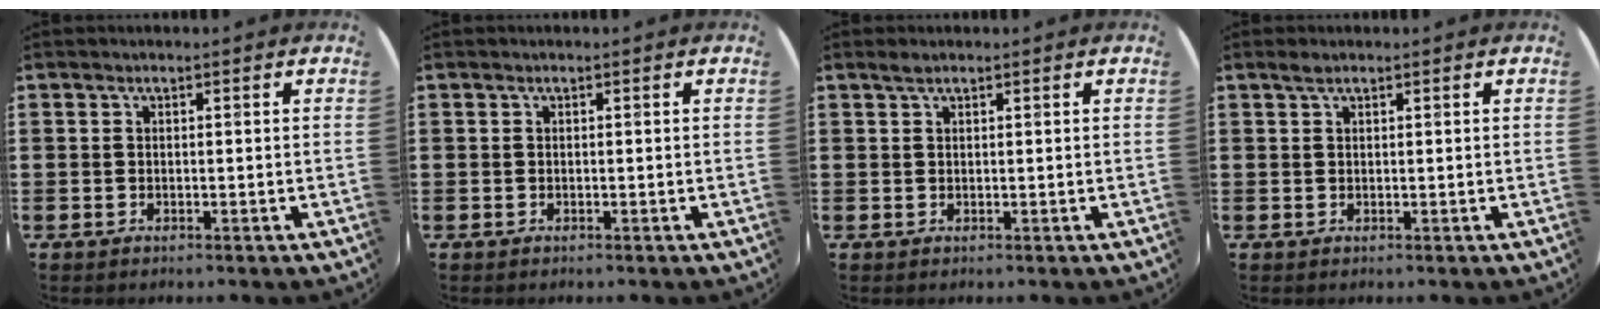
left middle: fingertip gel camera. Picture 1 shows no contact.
{"total": 0.0}
{"total": 0.8, "force": [0.7, 0.1, 0.4], "torque": [-0.007, 0.003, 0.012]}
{"total": 0.9, "force": [0.7, 0.2, 0.5], "torque": [-0.009, 0.003, 0.012]}